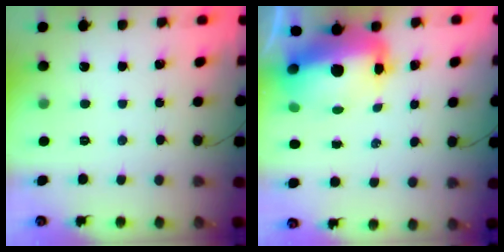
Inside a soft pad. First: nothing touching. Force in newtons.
{"total": 15.8, "press": 15.5, "slide": 3.5}